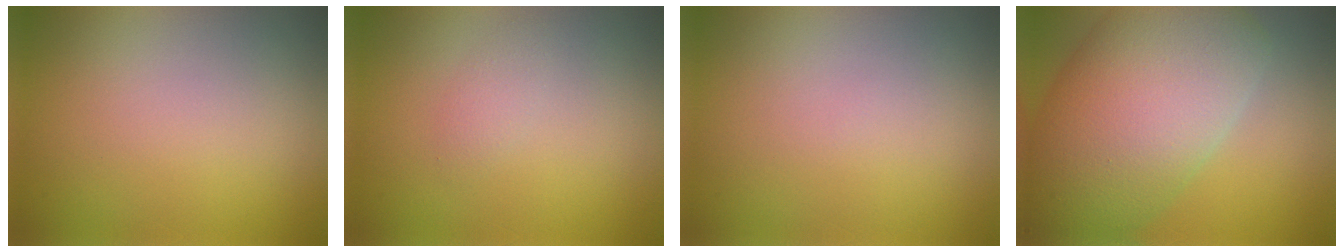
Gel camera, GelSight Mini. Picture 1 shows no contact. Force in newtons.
{"total": 1.1, "press": 1.1, "slide": 0.1}
{"total": 0.0}
{"total": 14.5, "press": 14.5, "slide": 0.7}